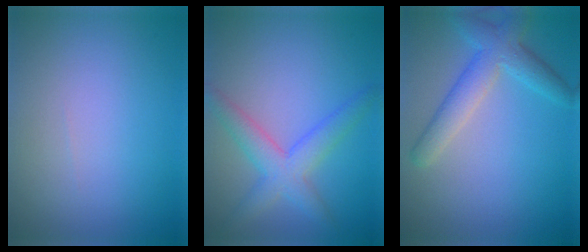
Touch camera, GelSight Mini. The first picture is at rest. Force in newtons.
{"total": 4.0, "press": 4.0, "slide": 0.2}
{"total": 4.0, "press": 4.0, "slide": 0.3}